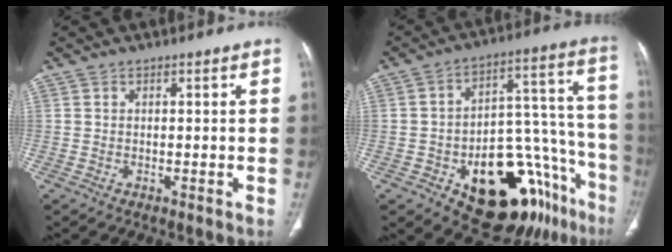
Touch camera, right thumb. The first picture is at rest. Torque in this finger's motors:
{"motor_torque": [4.73, 0.27, 1.06, -1.41, 0.08]}